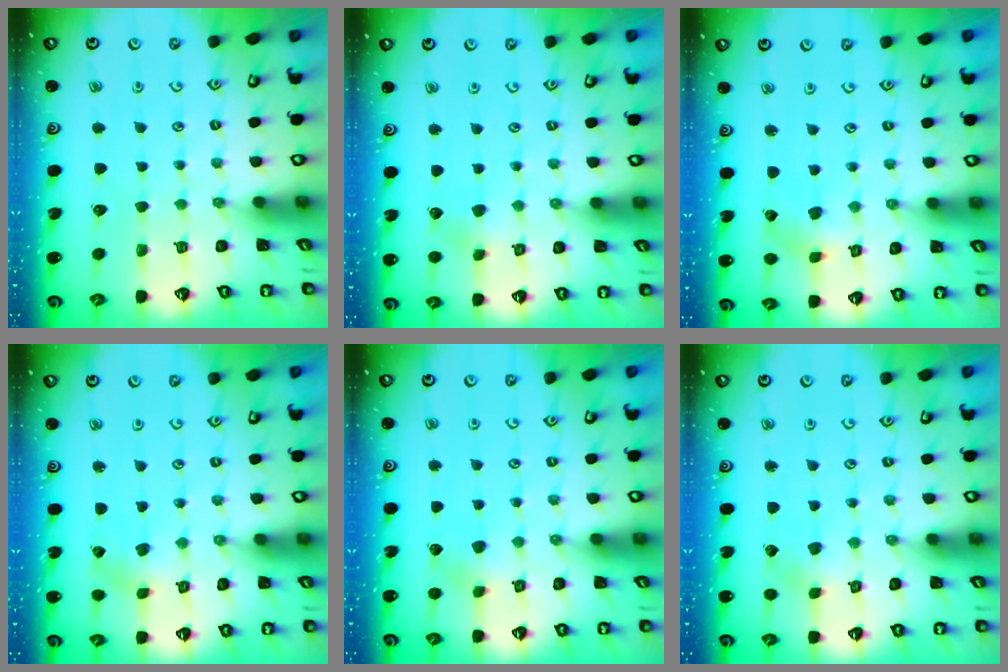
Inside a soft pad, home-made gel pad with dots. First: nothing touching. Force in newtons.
{"total": 2.5, "press": 2.5, "slide": 0.4}
{"total": 1.3, "press": 1.2, "slide": 0.3}
{"total": 0.0}
{"total": 3.5, "press": 3.4, "slide": 0.7}
{"total": 2.0, "press": 2.0, "slide": 0.1}